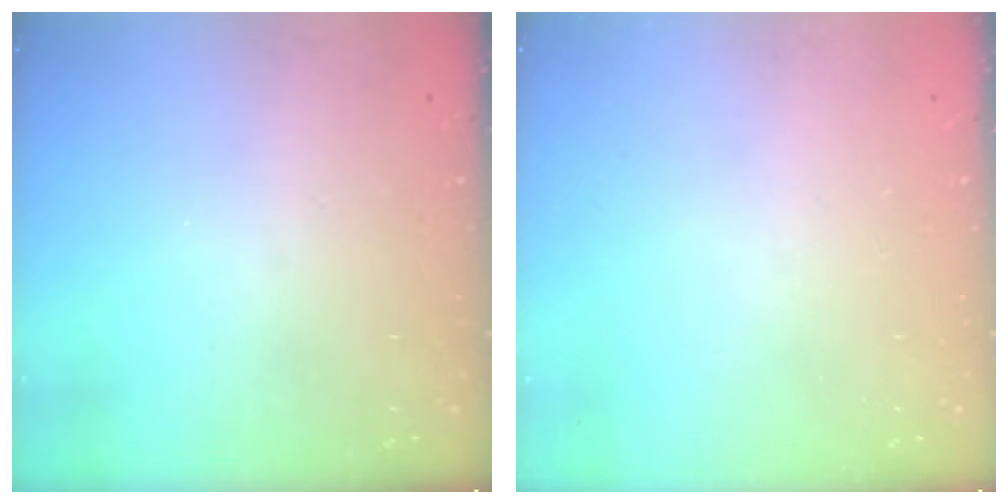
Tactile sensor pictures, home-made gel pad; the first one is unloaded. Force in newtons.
{"total": 0.0}